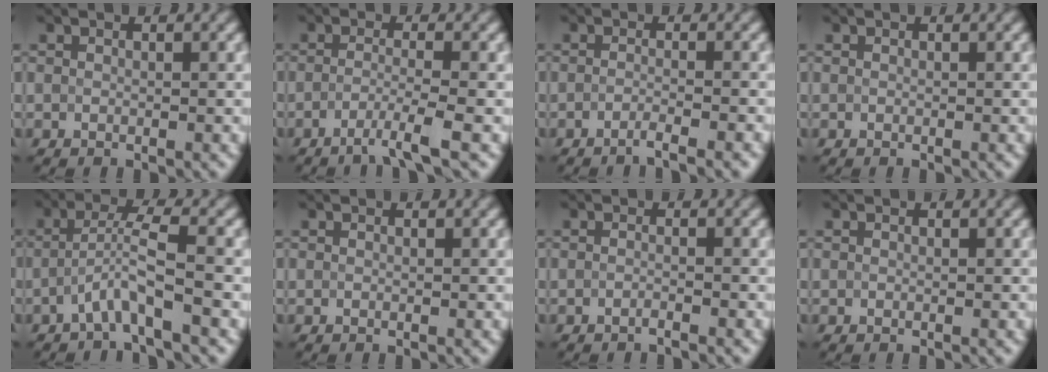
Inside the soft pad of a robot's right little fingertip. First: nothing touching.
{"total": 2.8, "force": [-1.6, 0.0, 2.3], "torque": [-0.035, -0.001, -0.044]}
{"total": 2.5, "force": [-1.4, 0.5, 1.9], "torque": [-0.016, -0.001, -0.038]}
{"total": 0.0}
{"total": 3.5, "force": [-1.5, 0.1, 3.2], "torque": [-0.060, 0.015, -0.036]}
{"total": 0.0}
{"total": 1.0, "force": [-0.7, 0.2, 0.8], "torque": [-0.007, -0.004, -0.017]}
{"total": 0.0}